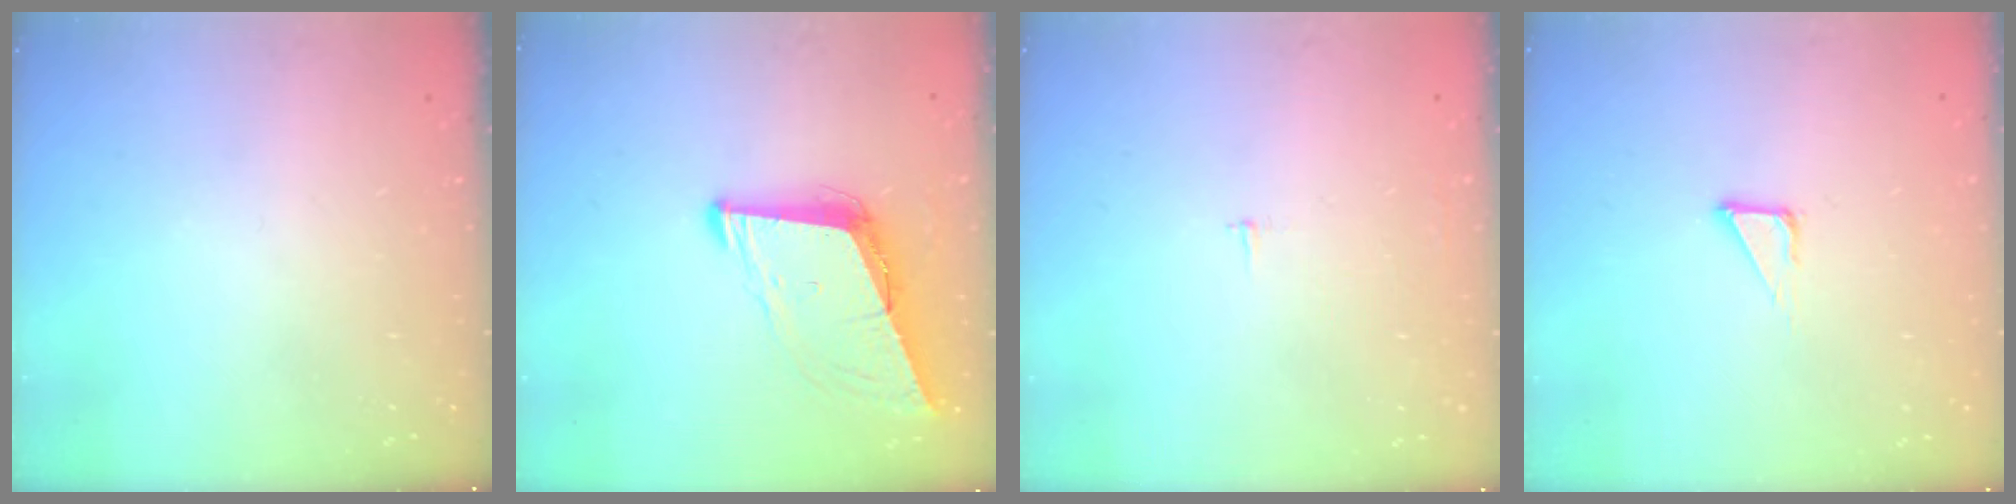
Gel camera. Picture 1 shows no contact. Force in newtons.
{"total": 9.1, "press": 8.2, "slide": 3.8}
{"total": 2.1, "press": 2.1, "slide": 0.2}
{"total": 3.4, "press": 3.4, "slide": 0.2}